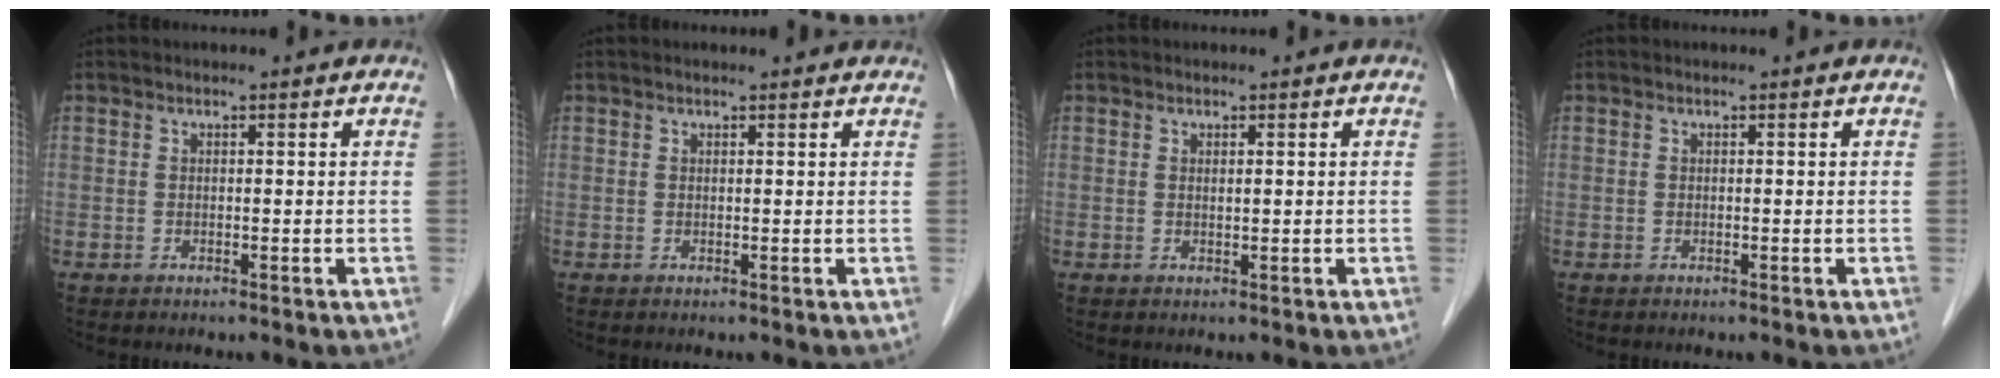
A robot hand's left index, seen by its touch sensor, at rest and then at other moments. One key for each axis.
{"total": 1.7, "fx": 1.6, "fy": 0.2, "fz": 0.6, "tx": -0.009, "ty": 0.010, "tz": 0.013}
{"total": 0.6, "fx": 0.1, "fy": 0.1, "fz": 0.6, "tx": -0.012, "ty": -0.003, "tz": 0.005}
{"total": 0.0}